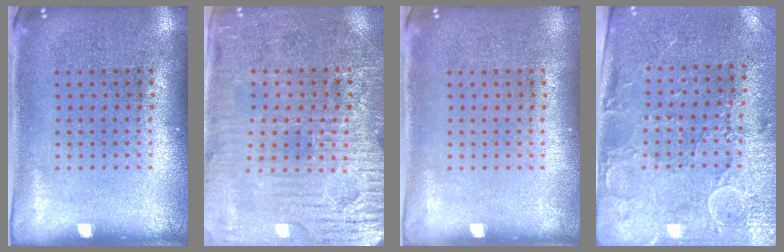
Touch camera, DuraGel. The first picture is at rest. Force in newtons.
{"total": 3.6, "press": 3.4, "slide": 1.2}
{"total": 0.0}
{"total": 2.9, "press": 2.5, "slide": 1.5}